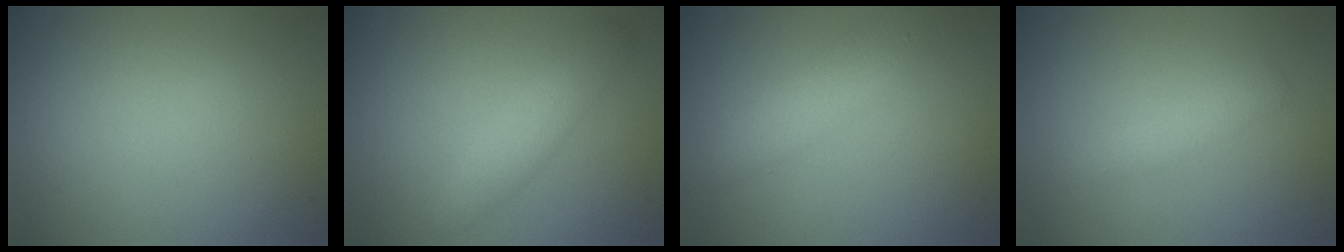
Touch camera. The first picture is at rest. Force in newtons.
{"total": 2.4, "press": 2.4, "slide": 0.1}
{"total": 3.6, "press": 3.6, "slide": 0.2}
{"total": 1.7, "press": 1.7, "slide": 0.0}